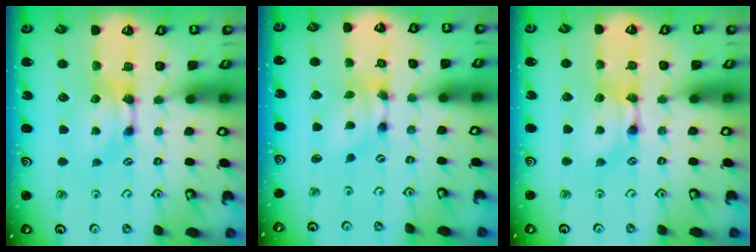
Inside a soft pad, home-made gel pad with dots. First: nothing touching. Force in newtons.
{"total": 5.3, "press": 4.8, "slide": 2.1}
{"total": 1.8, "press": 1.7, "slide": 0.1}